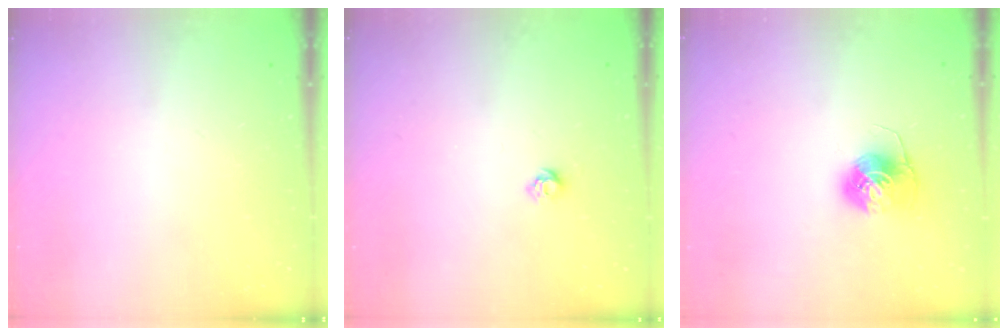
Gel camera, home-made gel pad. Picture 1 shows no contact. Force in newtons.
{"total": 5.3, "press": 5.3, "slide": 0.8}
{"total": 7.1, "press": 7.1, "slide": 0.5}